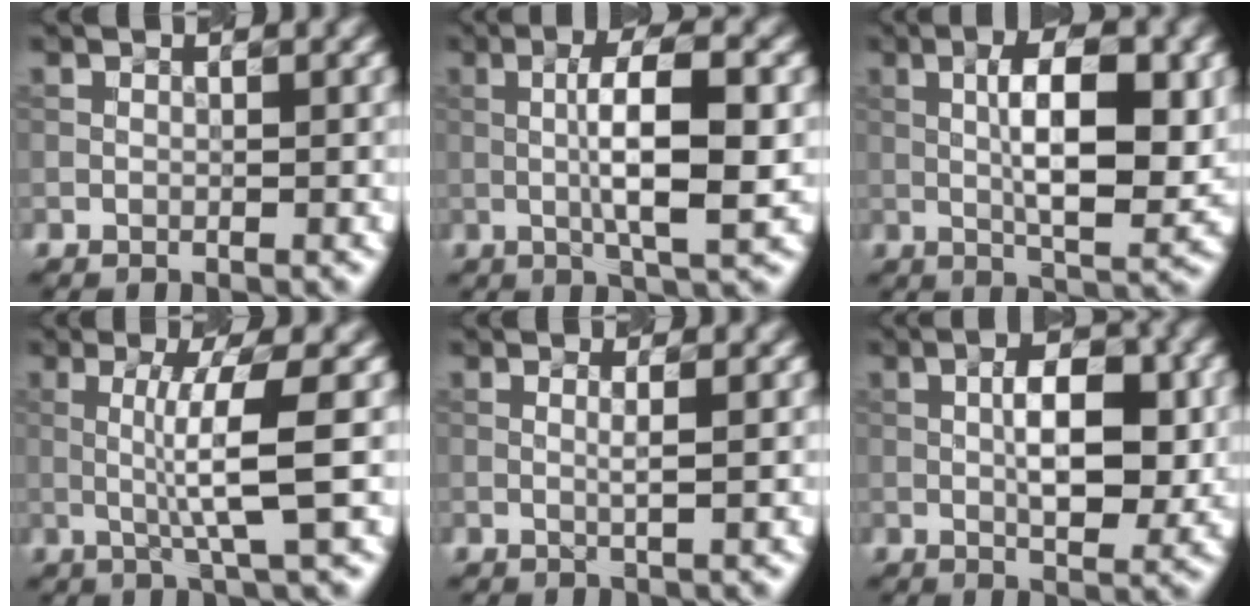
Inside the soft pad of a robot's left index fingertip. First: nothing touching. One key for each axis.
{"total": 7.0, "fx": 0.0, "fy": 1.5, "fz": 6.8, "tx": -0.115, "ty": 0.006, "tz": -0.003}
{"total": 8.4, "fx": 0.9, "fy": 2.6, "fz": 7.9, "tx": -0.121, "ty": 0.001, "tz": 0.013}
{"total": 4.9, "fx": 0.0, "fy": 0.2, "fz": 4.9, "tx": -0.094, "ty": 0.002, "tz": 0.000}
{"total": 1.3, "fx": 0.2, "fy": 0.2, "fz": 1.2, "tx": -0.022, "ty": 0.004, "tz": -0.003}
{"total": 6.0, "fx": 0.3, "fy": 2.5, "fz": 5.5, "tx": -0.088, "ty": 0.000, "tz": 0.002}